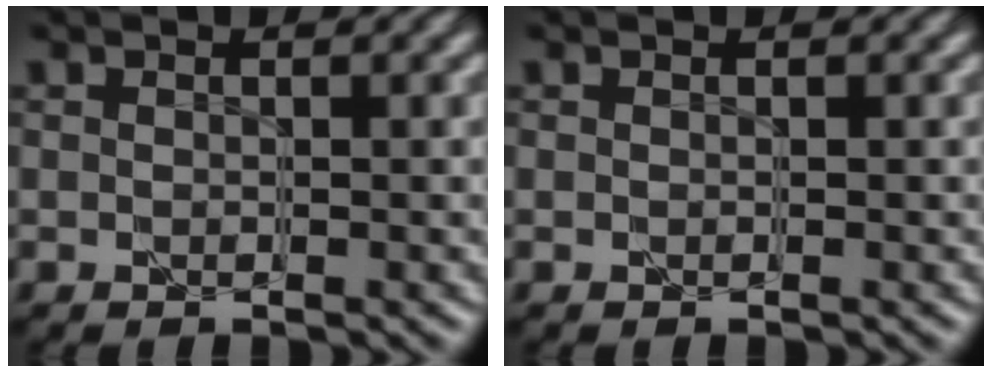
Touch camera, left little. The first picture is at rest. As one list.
[{"total": 0.0}]